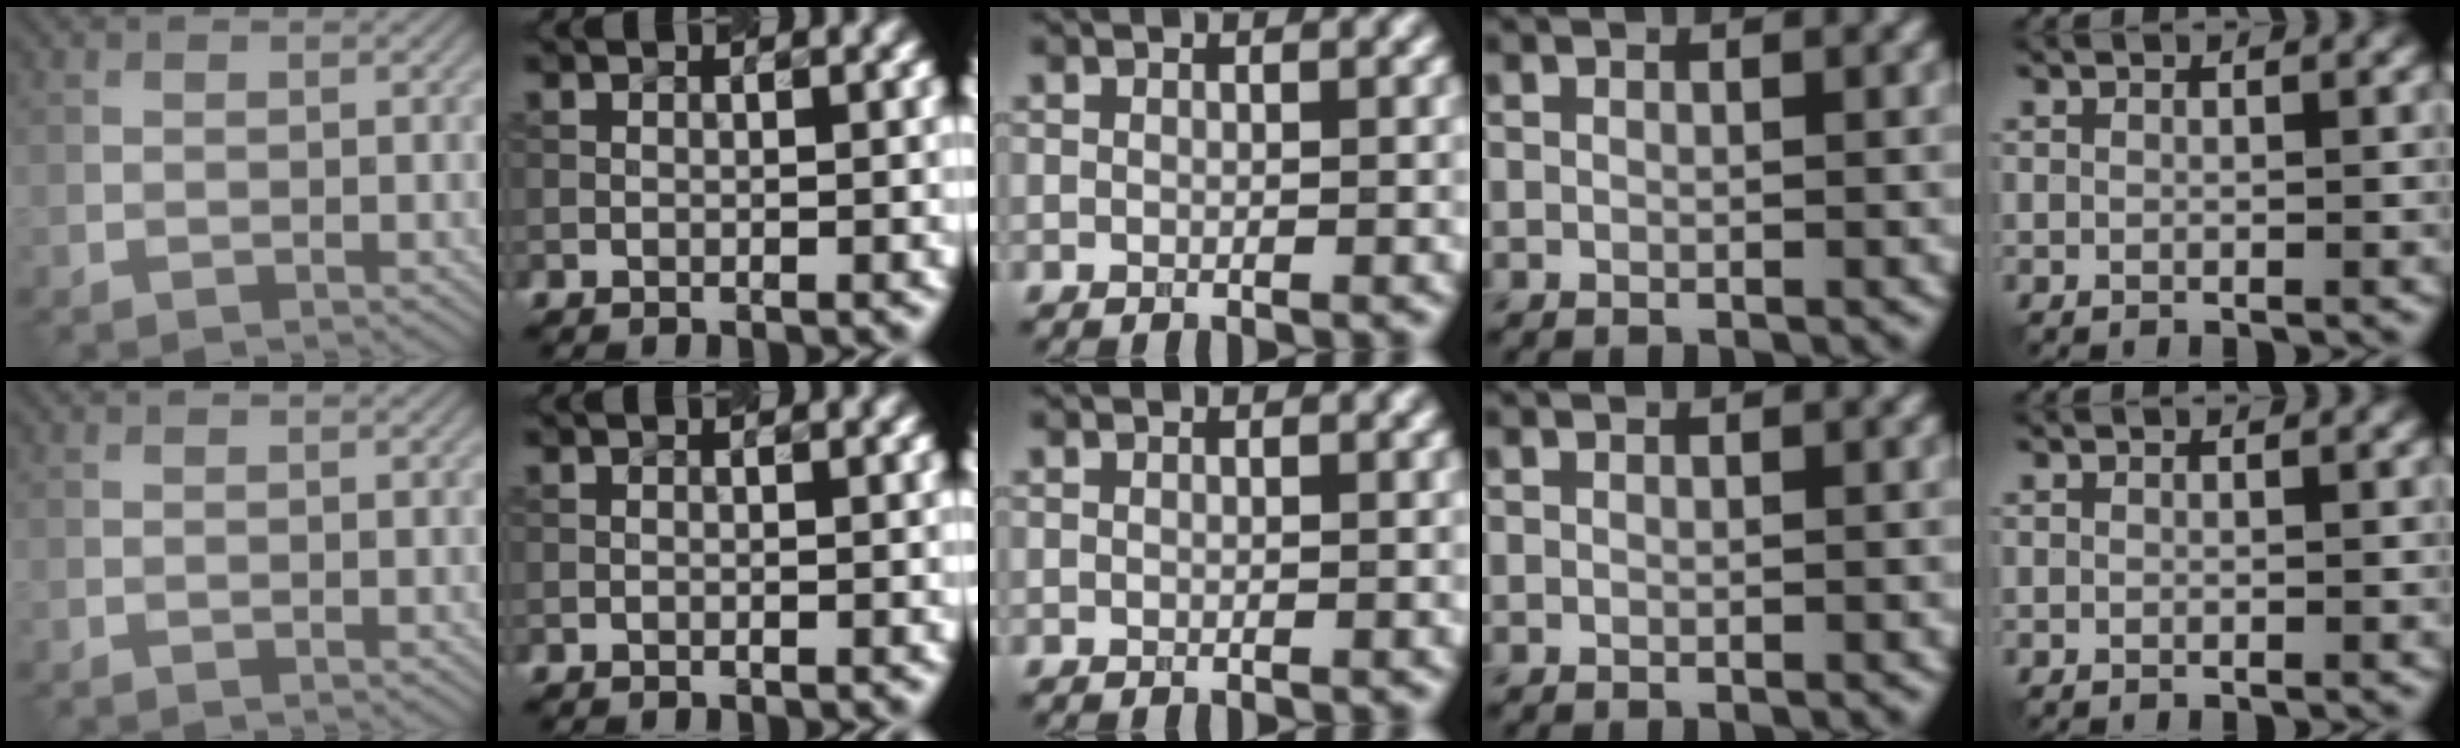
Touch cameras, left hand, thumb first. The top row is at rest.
{}